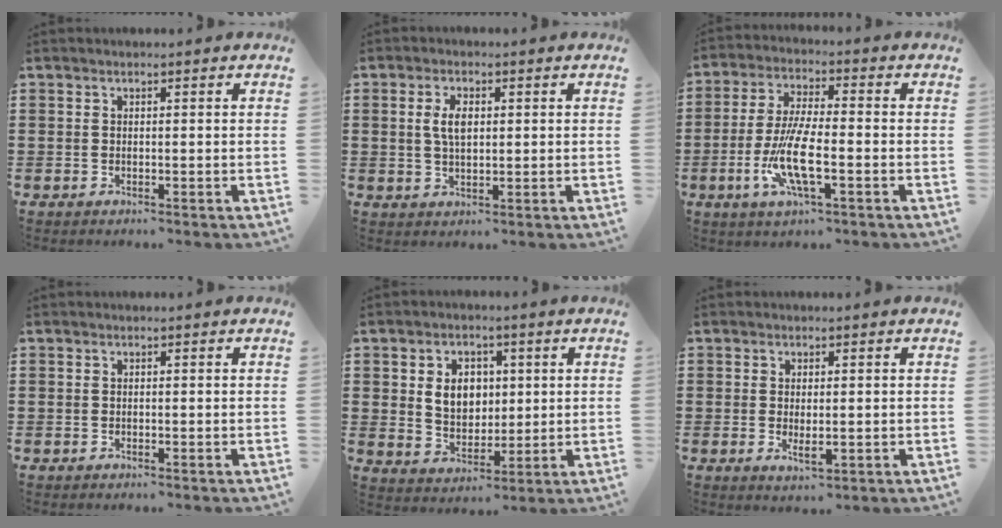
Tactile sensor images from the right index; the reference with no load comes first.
{"total": 4.0, "force": [0.7, 1.8, 3.5], "torque": [-0.072, 0.009, 0.011]}
{"total": 9.0, "force": [-3.0, 2.3, 8.2], "torque": [-0.182, -0.015, -0.061]}
{"total": 0.0}
{"total": 6.2, "force": [1.2, 4.9, 3.7], "torque": [-0.072, 0.009, 0.015]}
{"total": 2.6, "force": [-0.2, 1.1, 2.3], "torque": [-0.042, 0.002, -0.004]}